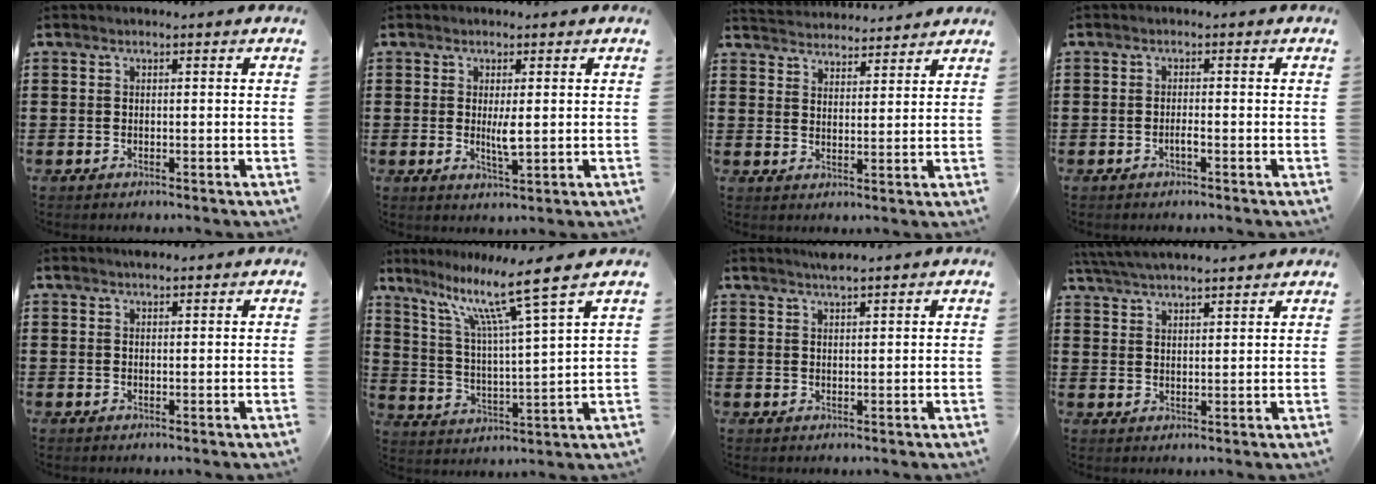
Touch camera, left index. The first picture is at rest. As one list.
[{"total": 3.4, "force": [0.4, 0.6, 3.3], "torque": [-0.055, -0.005, 0.004]}, {"total": 3.5, "force": [3.4, 0.1, -0.4], "torque": [-0.006, -0.016, 0.062]}, {"total": 1.2, "force": [-0.7, 0.2, 1.0], "torque": [-0.020, -0.003, -0.011]}, {"total": 1.1, "force": [1.0, 0.3, 0.3], "torque": [-0.008, 0.002, 0.019]}, {"total": 11.1, "force": [7.8, 0.3, 7.9], "torque": [-0.160, -0.041, 0.122]}, {"total": 2.1, "force": [1.9, 0.0, 0.8], "torque": [-0.019, 0.000, 0.036]}, {"total": 4.1, "force": [4.0, 0.0, 1.0], "torque": [-0.034, -0.011, 0.072]}]